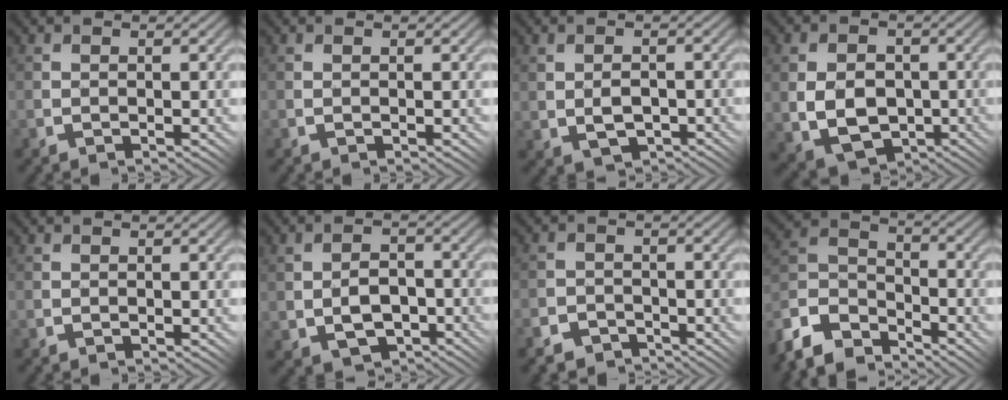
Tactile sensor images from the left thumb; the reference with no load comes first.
{"total": 0.0}
{"total": 3.4, "force": [-0.6, 2.1, 2.6], "torque": [-0.053, -0.003, -0.009]}
{"total": 8.3, "force": [-1.5, 6.1, 5.3], "torque": [-0.114, -0.014, -0.033]}
{"total": 0.0}
{"total": 6.0, "force": [-1.6, 4.0, 4.2], "torque": [-0.094, -0.008, -0.026]}
{"total": 3.8, "force": [-3.2, 2.1, 0.3], "torque": [0.003, 0.004, -0.057]}
{"total": 10.6, "force": [-8.6, 4.8, 4.0], "torque": [-0.100, 0.000, -0.178]}